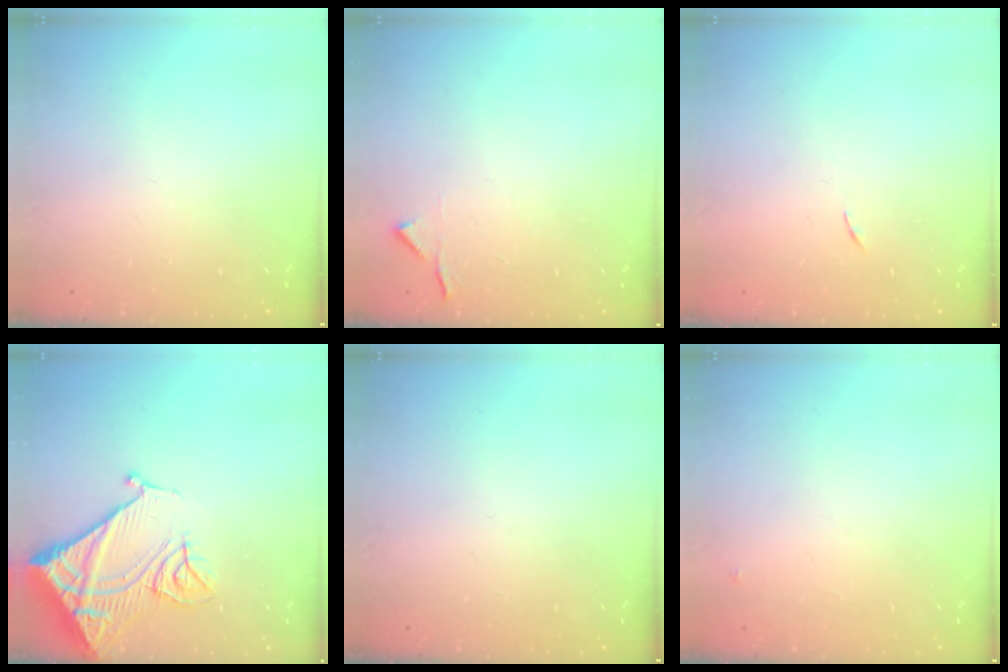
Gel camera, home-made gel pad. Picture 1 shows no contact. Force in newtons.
{"total": 4.2, "press": 4.1, "slide": 0.6}
{"total": 3.8, "press": 3.7, "slide": 0.7}
{"total": 18.4, "press": 18.3, "slide": 2.4}
{"total": 0.0}
{"total": 2.6, "press": 2.6, "slide": 0.2}